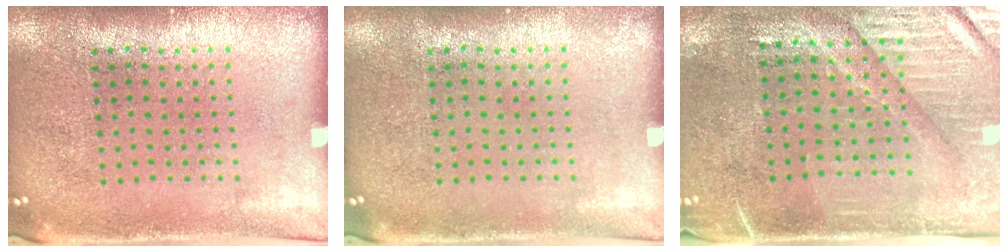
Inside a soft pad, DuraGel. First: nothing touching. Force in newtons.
{"total": 0.0}
{"total": 3.4, "press": 3.1, "slide": 1.4}